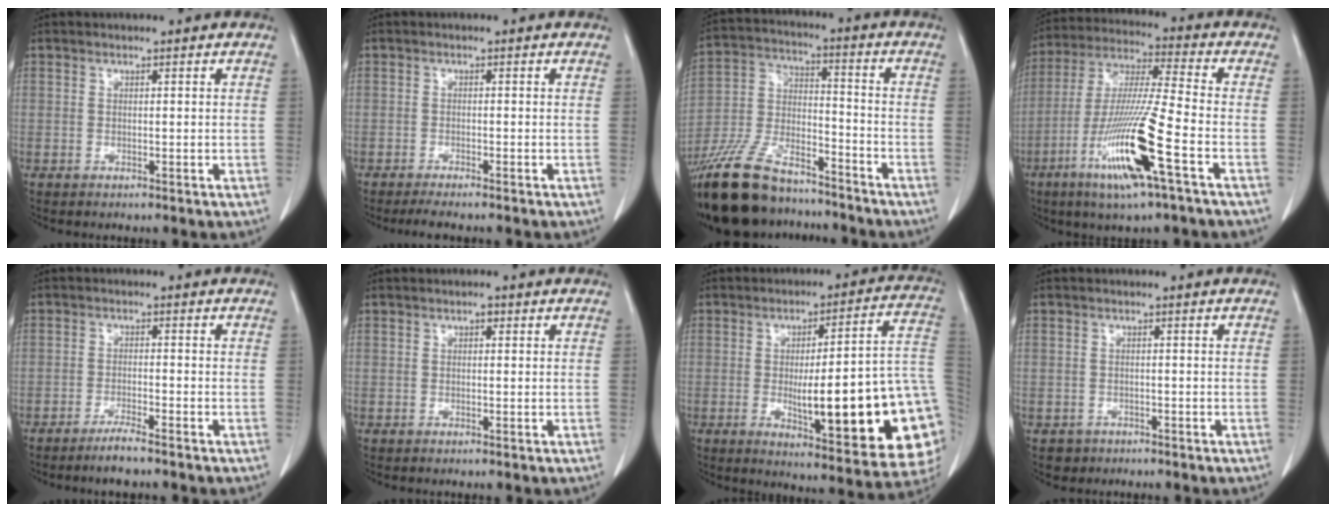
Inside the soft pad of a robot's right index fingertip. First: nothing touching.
{"total": 3.5, "force": [-3.0, 0.0, 1.7], "torque": [-0.025, -0.007, -0.046]}
{"total": 18.8, "force": [-15.5, 6.5, 8.3], "torque": [-0.190, 0.000, -0.276]}
{"total": 16.0, "force": [-6.8, -0.2, 14.5], "torque": [-0.299, -0.023, -0.128]}
{"total": 3.3, "force": [-2.6, -0.1, 1.9], "torque": [-0.040, -0.005, -0.051]}
{"total": 0.7, "force": [0.3, 0.4, 0.5], "torque": [-0.008, 0.003, 0.003]}
{"total": 24.5, "force": [-4.0, 3.4, 23.9], "torque": [-0.229, 0.006, -0.046]}
{"total": 2.0, "force": [-1.2, 1.7, -0.1], "torque": [-0.002, 0.007, -0.019]}